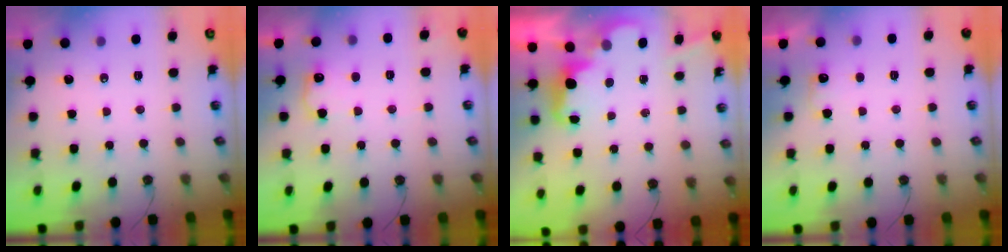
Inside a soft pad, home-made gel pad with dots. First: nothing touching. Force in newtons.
{"total": 9.0, "press": 9.0, "slide": 0.6}
{"total": 2.2, "press": 2.2, "slide": 0.5}
{"total": 5.4, "press": 5.3, "slide": 1.0}